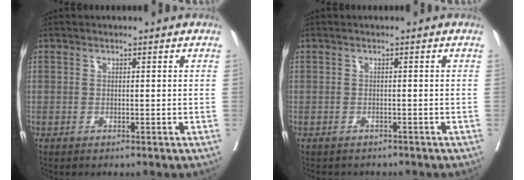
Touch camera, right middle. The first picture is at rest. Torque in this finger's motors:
{"motor_torque": [0.46, -0.50, -0.02, -0.01]}